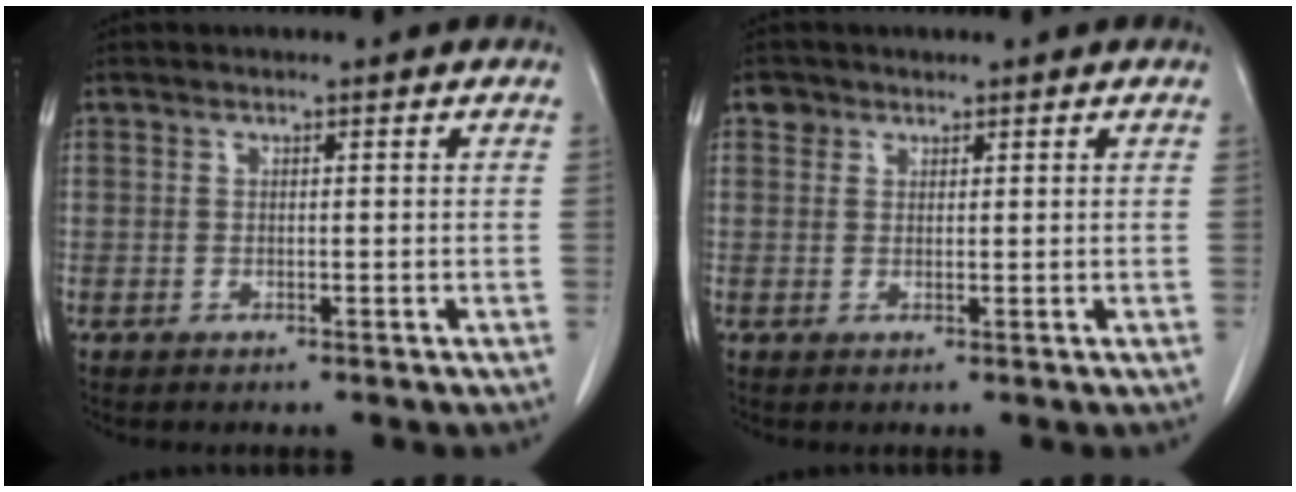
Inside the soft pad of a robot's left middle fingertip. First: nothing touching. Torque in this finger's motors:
{"motor_torque": [-0.06, 0.05, -0.15, -0.01]}